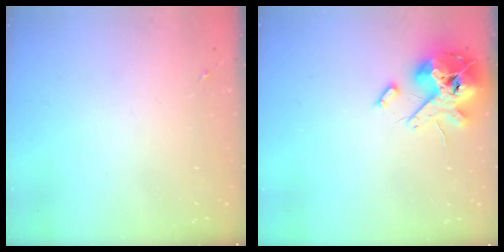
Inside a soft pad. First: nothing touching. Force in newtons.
{"total": 14.9, "press": 14.7, "slide": 2.5}